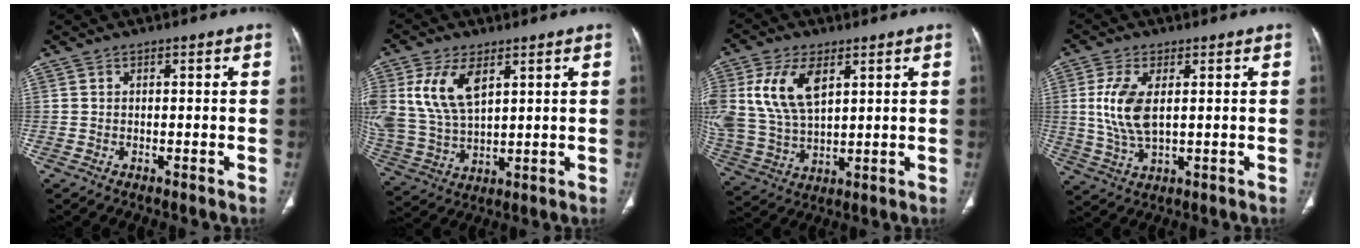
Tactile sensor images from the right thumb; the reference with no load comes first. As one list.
[{"total": 12.6, "force": [5.0, 6.9, 9.4], "torque": [-0.193, -0.011, 0.107]}, {"total": 13.9, "force": [5.0, 7.7, 10.4], "torque": [-0.214, -0.008, 0.107]}, {"total": 8.9, "force": [1.3, 4.3, 7.7], "torque": [-0.169, -0.010, 0.031]}]